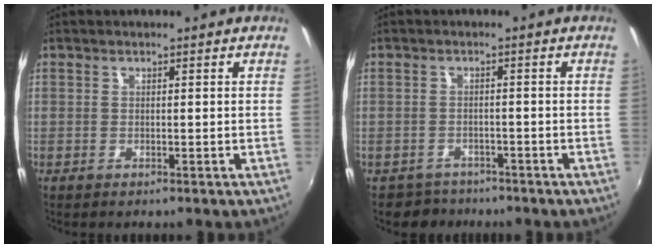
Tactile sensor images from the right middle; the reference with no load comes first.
{"total": 3.8, "force": [-3.0, 2.3, -0.4], "torque": [-0.006, 0.006, -0.051]}